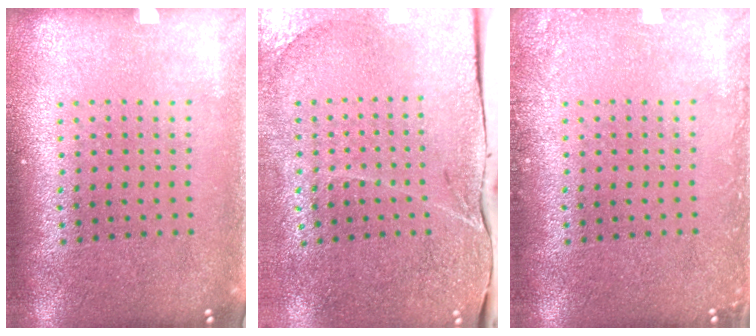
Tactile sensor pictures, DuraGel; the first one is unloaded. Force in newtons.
{"total": 3.4, "press": 3.2, "slide": 1.4}
{"total": 1.3, "press": 1.3, "slide": 0.1}